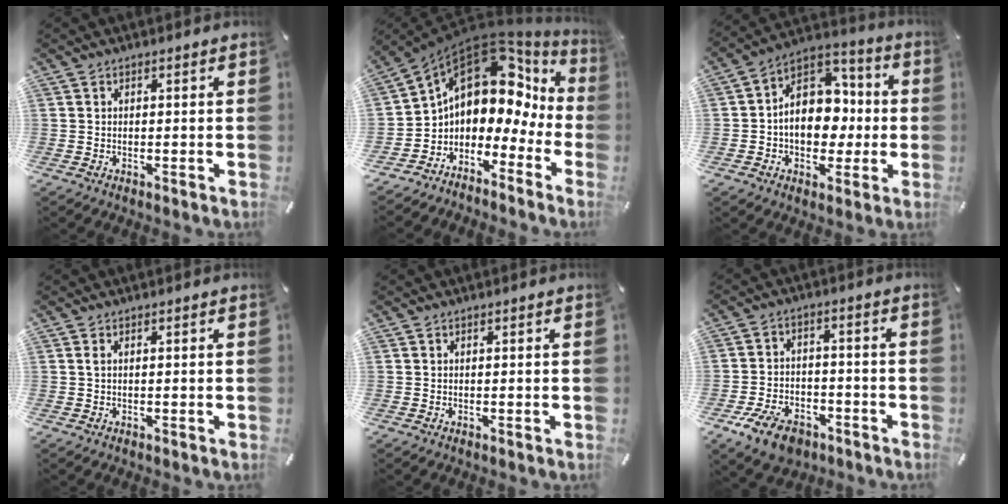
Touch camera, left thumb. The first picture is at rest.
{"total": 12.4, "force": [6.0, 8.5, 6.8], "torque": [-0.111, -0.058, 0.098]}
{"total": 13.0, "force": [-1.4, 10.7, 7.3], "torque": [-0.107, 0.005, -0.021]}
{"total": 0.8, "force": [0.1, 0.1, 0.8], "torque": [-0.016, 0.001, 0.001]}
{"total": 0.0}
{"total": 9.1, "force": [-5.5, 5.7, 4.6], "torque": [-0.093, 0.032, -0.098]}